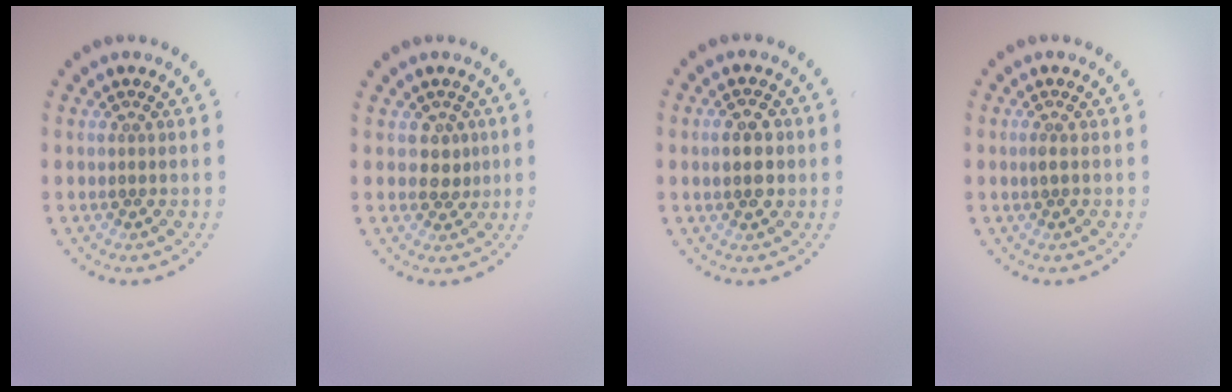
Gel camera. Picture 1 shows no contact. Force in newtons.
{"total": 1.6, "press": 1.3, "slide": 1.0}
{"total": 2.9, "press": 2.9, "slide": 0.1}
{"total": 0.6, "press": 0.4, "slide": 0.4}